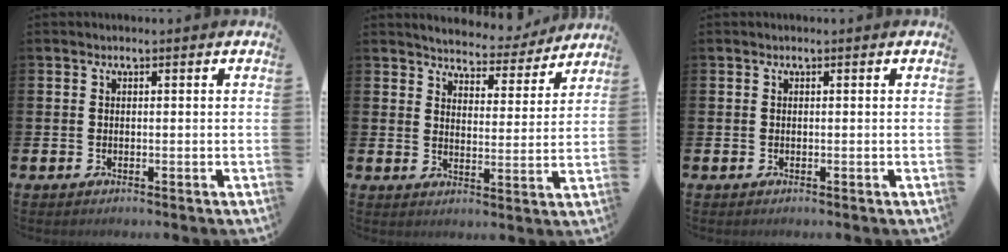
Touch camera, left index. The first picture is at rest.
{"total": 5.1, "force": [5.0, 1.1, 0.2], "torque": [-0.019, -0.042, 0.082]}
{"total": 0.0}